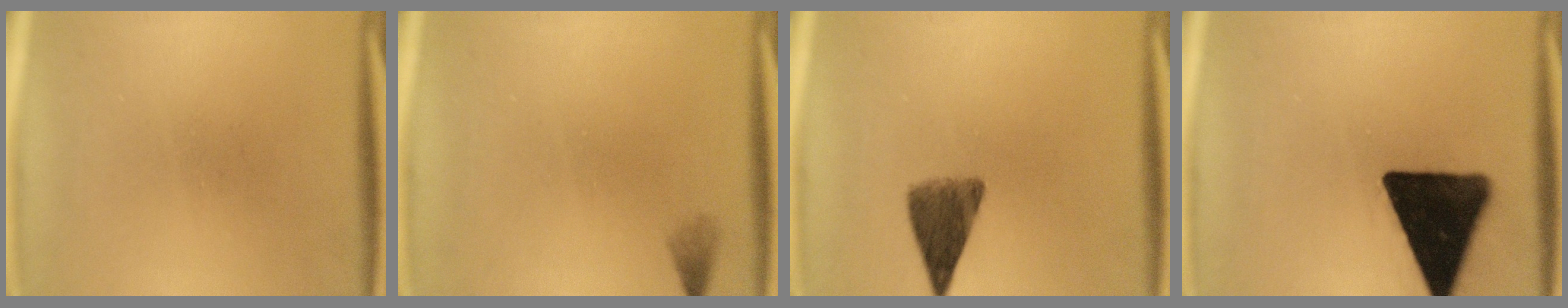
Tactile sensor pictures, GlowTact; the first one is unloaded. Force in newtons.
{"total": 1.0}
{"total": 6.4}
{"total": 18.1}